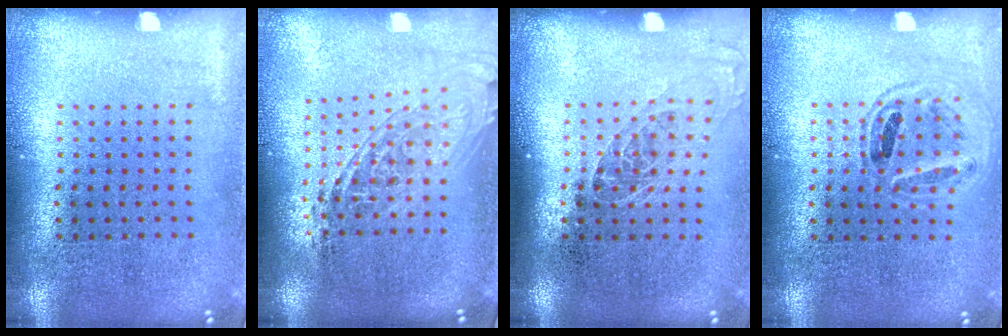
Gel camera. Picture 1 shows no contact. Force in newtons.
{"total": 1.6, "press": 1.3, "slide": 1.0}
{"total": 1.1, "press": 0.9, "slide": 0.6}
{"total": 0.9, "press": 0.9, "slide": 0.2}